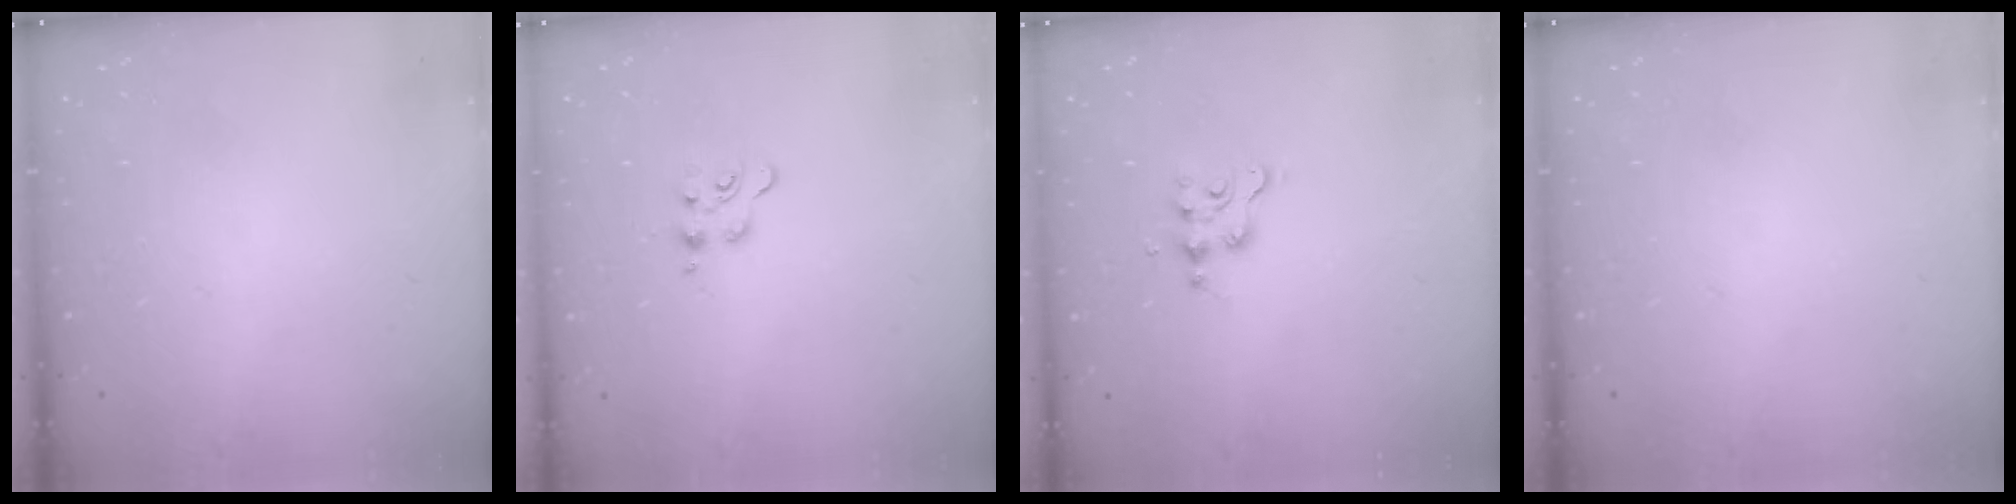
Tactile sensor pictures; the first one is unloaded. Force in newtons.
{"total": 5.5, "press": 5.4, "slide": 0.6}
{"total": 2.9, "press": 2.9, "slide": 0.2}
{"total": 0.0}